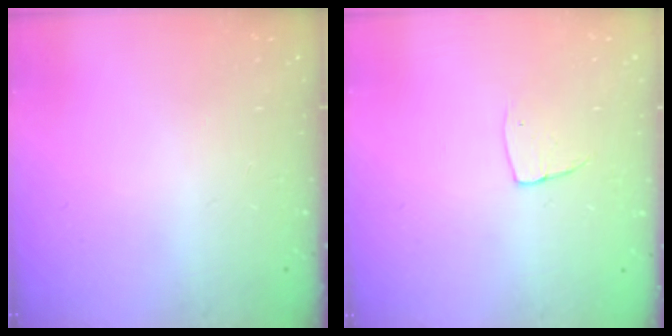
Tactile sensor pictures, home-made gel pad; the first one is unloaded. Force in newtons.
{"total": 5.2, "press": 5.2, "slide": 0.4}